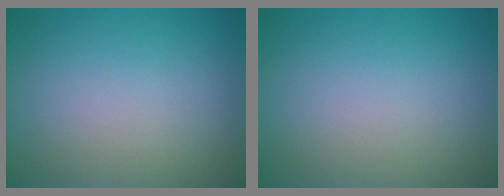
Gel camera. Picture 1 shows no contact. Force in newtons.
{"total": 0.0}